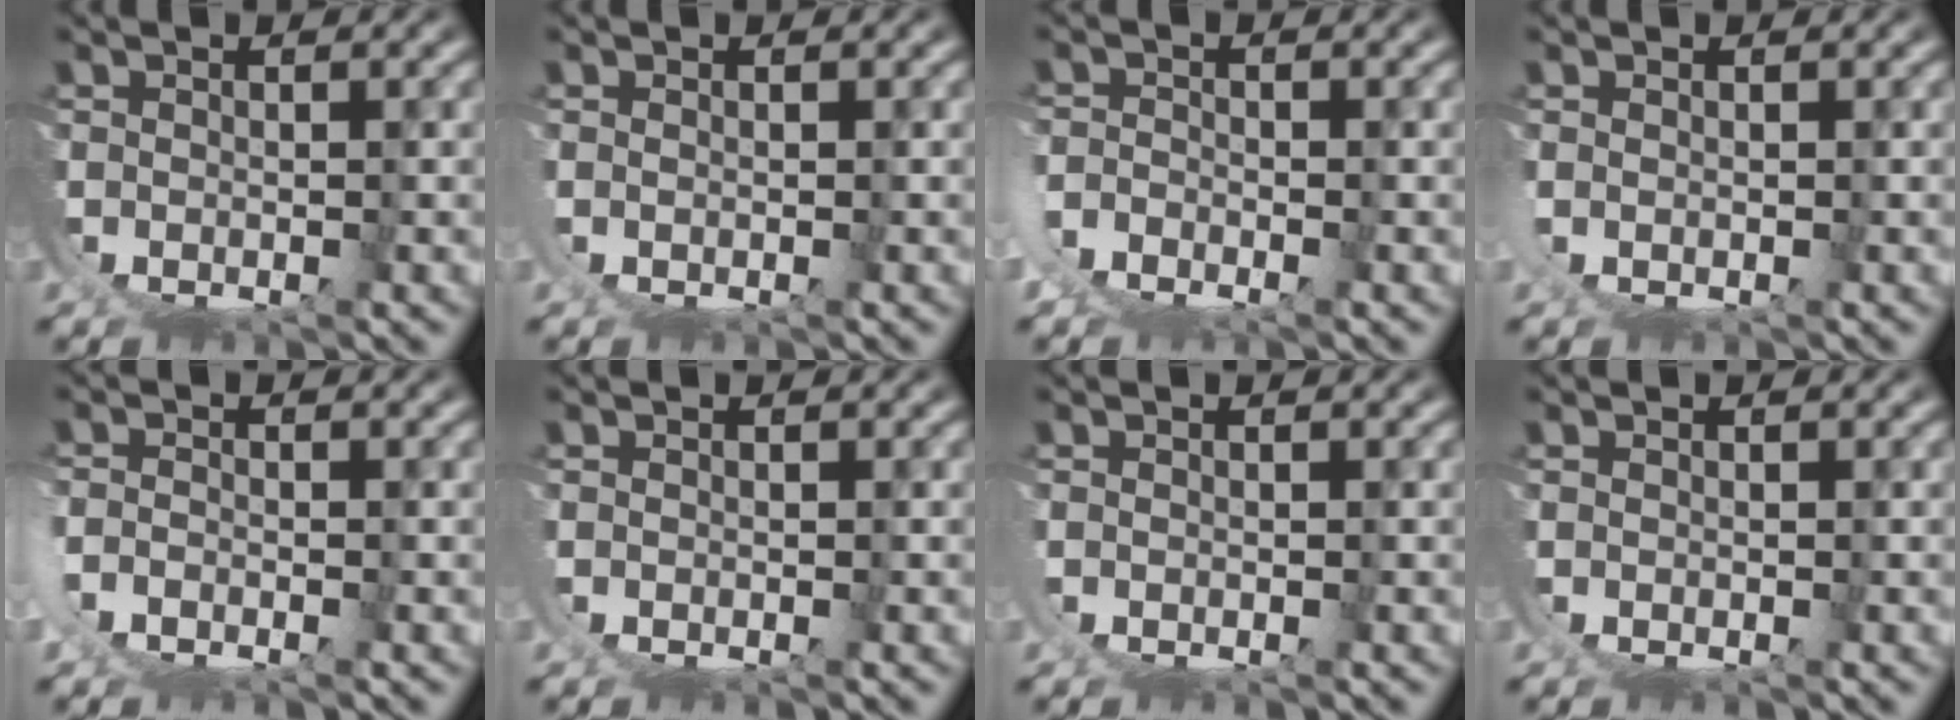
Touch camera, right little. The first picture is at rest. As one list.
[{"total": 0.8, "force": [0.4, -0.5, 0.6], "torque": [-0.015, -0.004, 0.009]}, {"total": 1.6, "force": [-1.0, 0.9, 0.9], "torque": [-0.020, -0.002, -0.024]}, {"total": 0.7, "force": [0.3, -0.4, 0.5], "torque": [-0.019, -0.009, 0.011]}, {"total": 1.2, "force": [-0.6, 0.1, 1.1], "torque": [-0.030, -0.005, -0.009]}, {"total": 0.0}, {"total": 0.6, "force": [0.2, -0.2, 0.5], "torque": [-0.012, -0.002, 0.005]}, {"total": 0.0}]